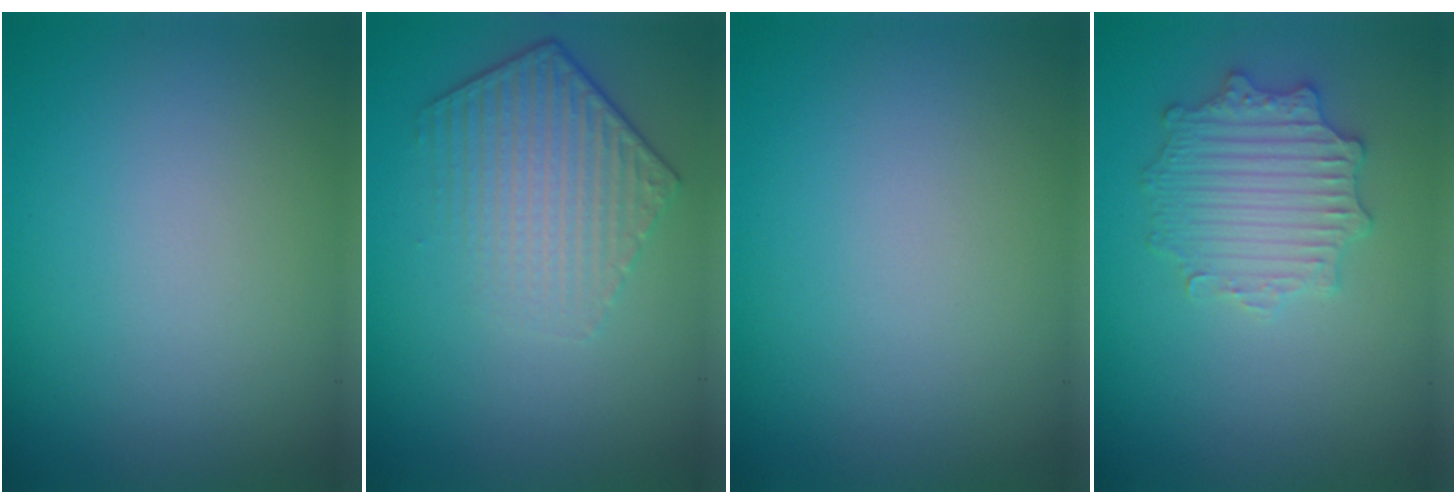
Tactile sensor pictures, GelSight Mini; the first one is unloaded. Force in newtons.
{"total": 4.4, "press": 3.2, "slide": 3.1}
{"total": 0.0}
{"total": 3.5, "press": 3.4, "slide": 0.9}